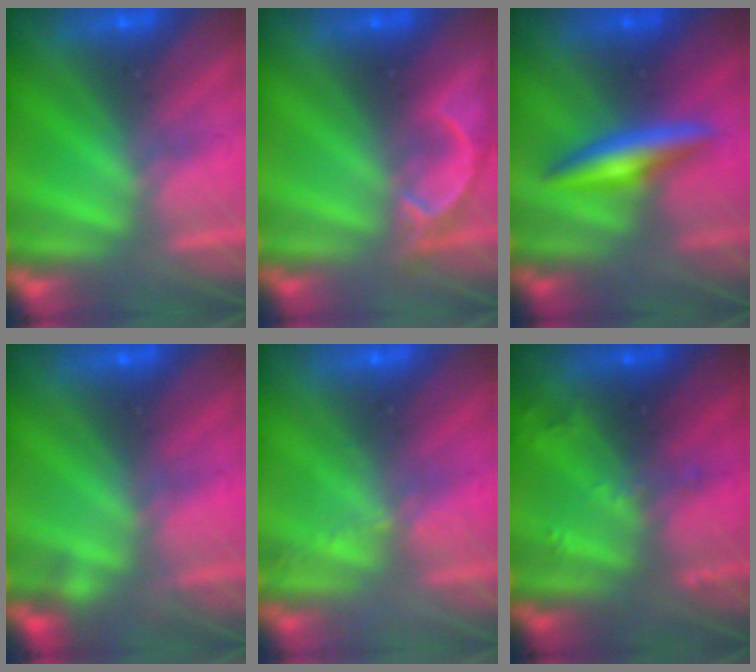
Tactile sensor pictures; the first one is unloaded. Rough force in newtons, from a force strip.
{"total": 4.6}
{"total": 2.7}
{"total": 2.1}
{"total": 2.1}
{"total": 2.4}